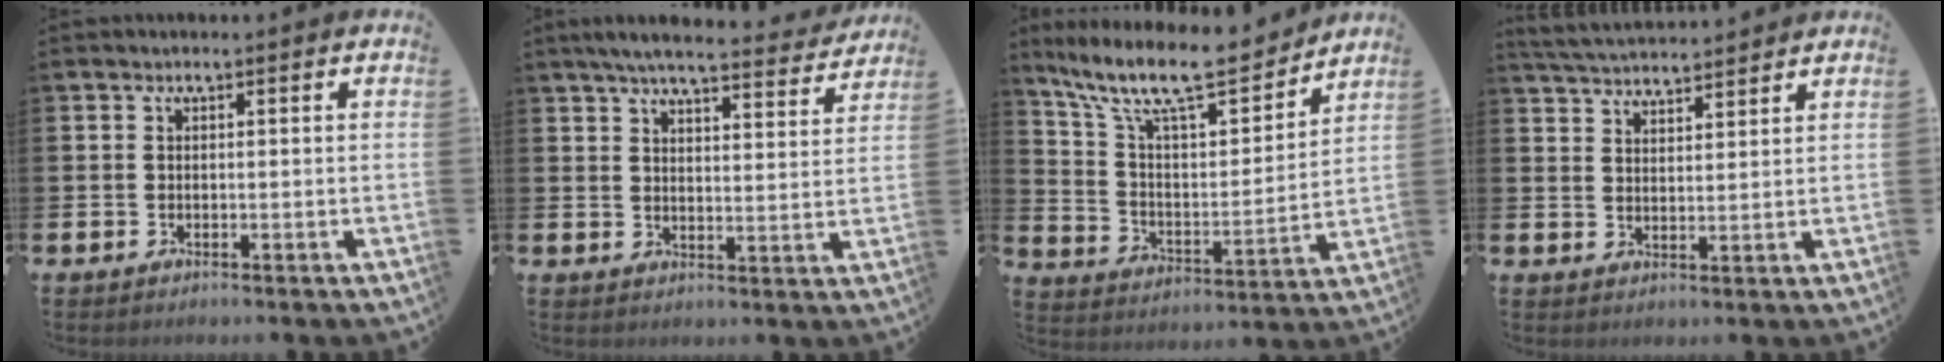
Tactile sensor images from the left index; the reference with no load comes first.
{"total": 6.1, "force": [5.7, 0.5, 2.1], "torque": [-0.048, -0.034, 0.097]}
{"total": 12.2, "force": [10.5, 2.8, 5.5], "torque": [-0.136, -0.068, 0.180]}
{"total": 4.3, "force": [4.3, 0.3, 0.2], "torque": [-0.023, -0.023, 0.078]}